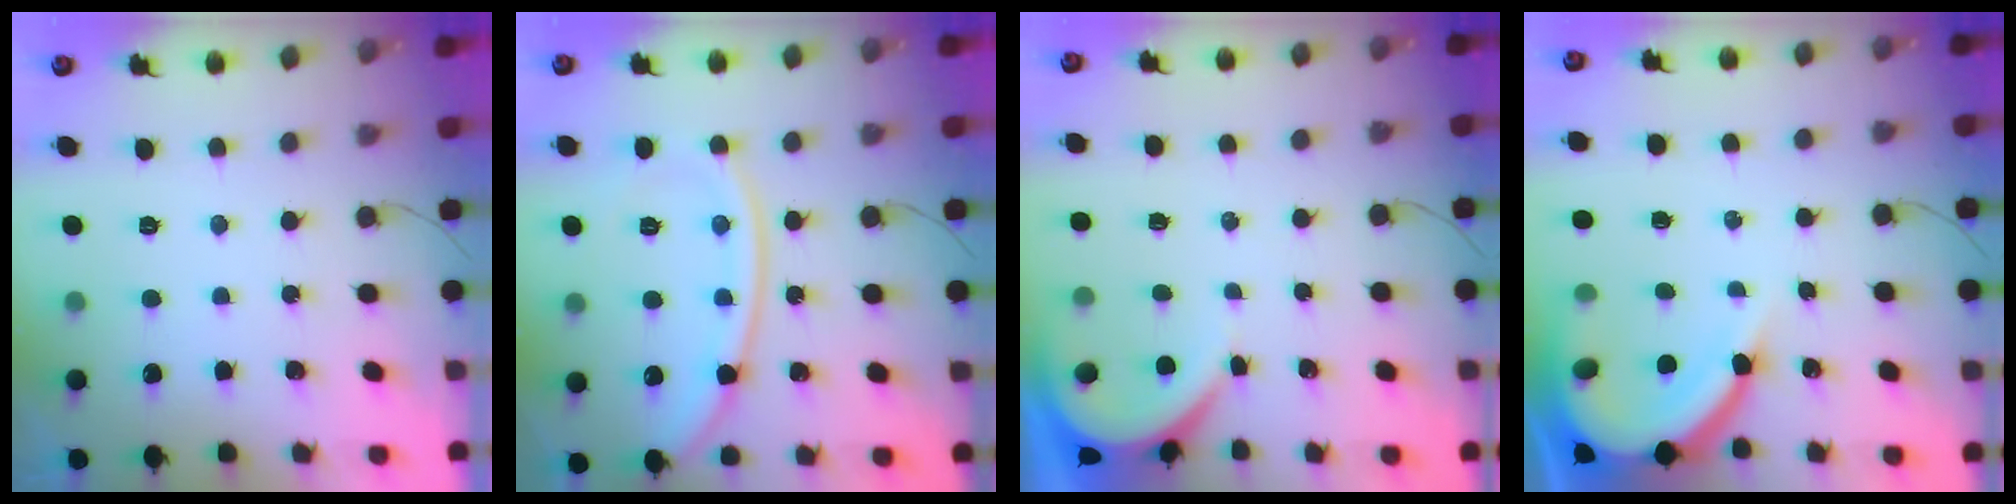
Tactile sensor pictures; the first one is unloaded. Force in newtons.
{"total": 13.2, "press": 13.1, "slide": 1.7}
{"total": 3.6, "press": 3.5, "slide": 0.5}
{"total": 13.0, "press": 12.9, "slide": 1.4}